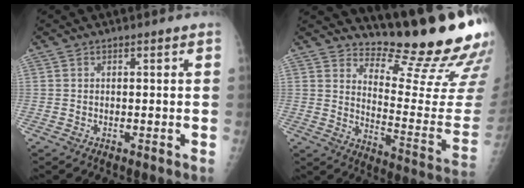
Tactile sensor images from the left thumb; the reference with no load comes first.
{"total": 18.5, "force": [16.8, 2.1, 7.5], "torque": [-0.075, -0.185, 0.228]}